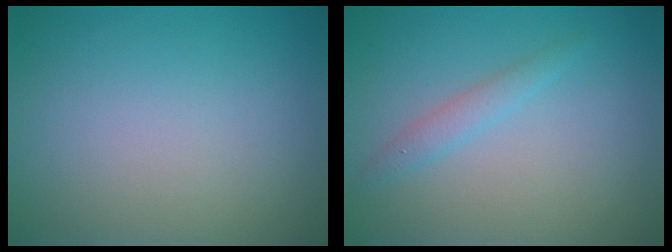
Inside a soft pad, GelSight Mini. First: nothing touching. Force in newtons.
{"total": 1.5, "press": 1.4, "slide": 0.1}